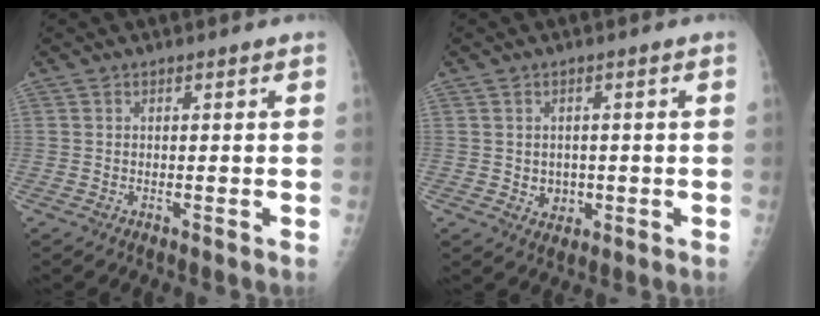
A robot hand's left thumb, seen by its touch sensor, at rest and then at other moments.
{"total": 3.2, "force": [-0.3, 2.8, 1.5], "torque": [-0.008, 0.001, 0.005]}